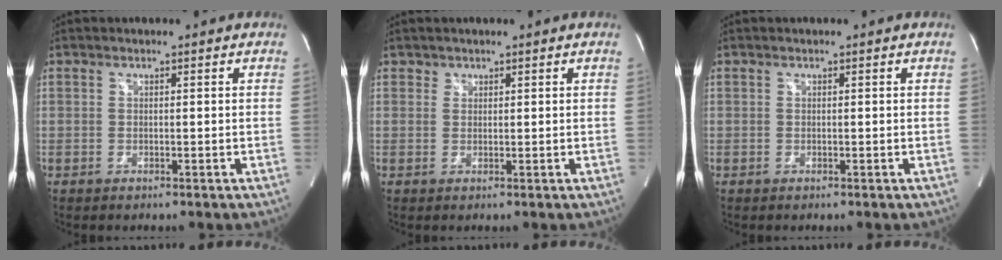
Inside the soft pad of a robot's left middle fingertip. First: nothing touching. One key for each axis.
{"total": 0.8, "fx": 0.5, "fy": 0.6, "fz": -0.1, "tx": 0.010, "ty": 0.000, "tz": 0.006}
{"total": 0.0}